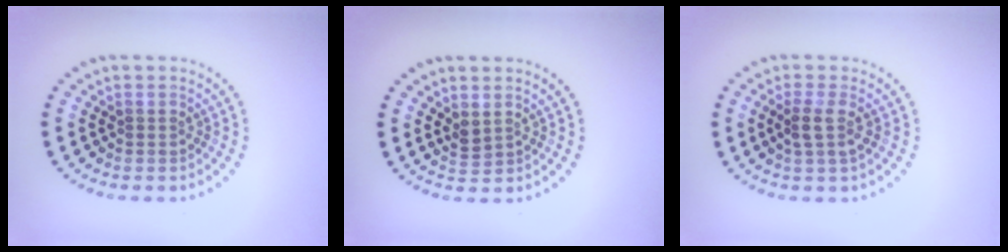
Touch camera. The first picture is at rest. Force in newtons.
{"total": 1.1, "press": 1.0, "slide": 0.5}
{"total": 2.0, "press": 1.7, "slide": 1.2}